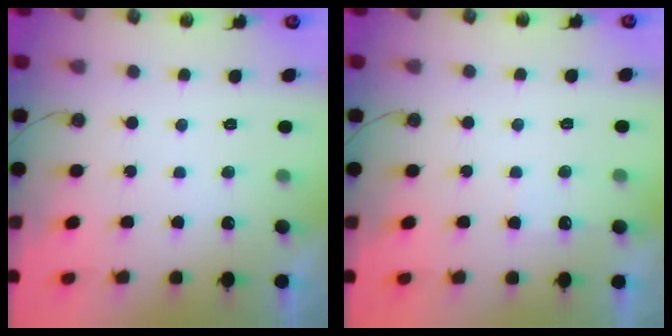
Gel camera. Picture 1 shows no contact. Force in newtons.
{"total": 4.4, "press": 4.4, "slide": 0.4}